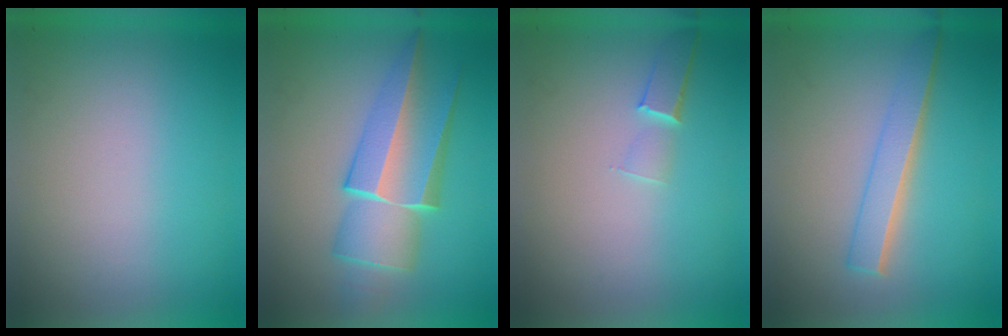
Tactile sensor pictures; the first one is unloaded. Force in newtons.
{"total": 5.8}
{"total": 1.1}
{"total": 2.2}